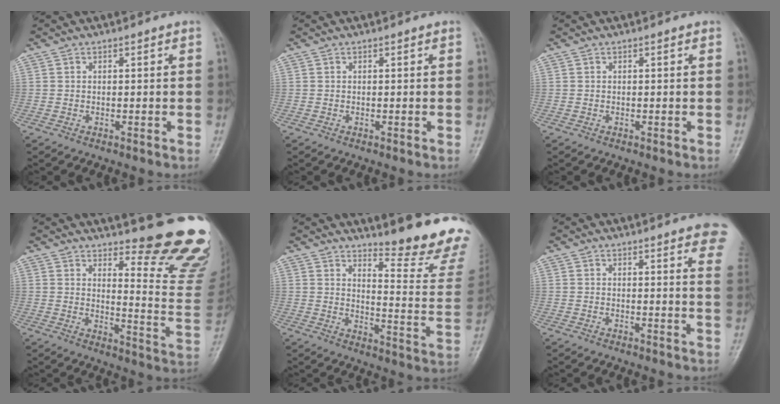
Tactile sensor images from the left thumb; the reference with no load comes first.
{"total": 0.0}
{"total": 0.0}
{"total": 18.3, "force": [14.8, 3.4, 10.2], "torque": [-0.094, -0.155, 0.181]}
{"total": 15.9, "force": [13.9, 1.4, 7.6], "torque": [-0.081, -0.160, 0.176]}
{"total": 11.0, "force": [7.5, 2.3, 7.7], "torque": [-0.070, -0.023, 0.071]}